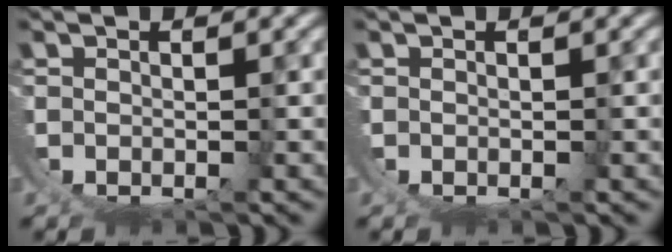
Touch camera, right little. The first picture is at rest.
{"total": 0.0}